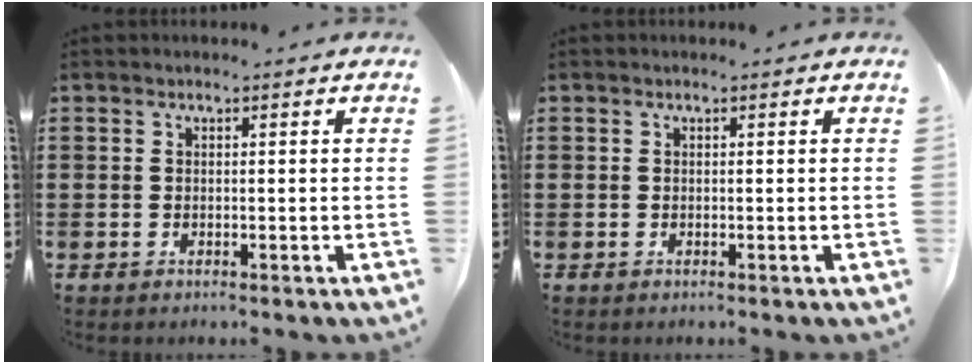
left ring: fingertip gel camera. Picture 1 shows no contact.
{"total": 0.0}